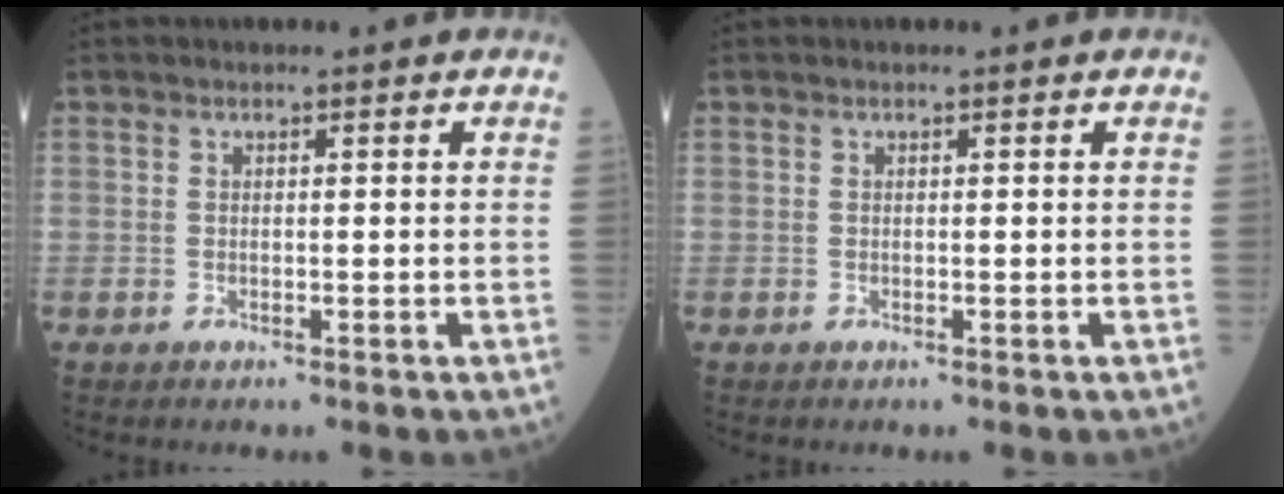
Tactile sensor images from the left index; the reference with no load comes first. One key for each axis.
{"total": 0.0}